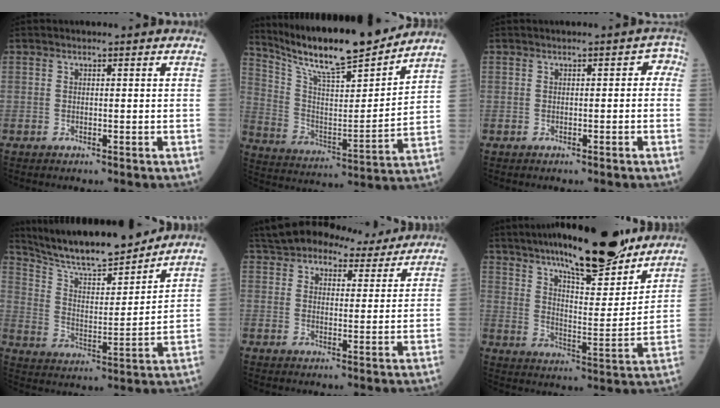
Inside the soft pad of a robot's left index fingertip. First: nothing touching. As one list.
[{"total": 18.6, "force": [16.3, 1.5, 8.9], "torque": [-0.161, -0.016, 0.276]}, {"total": 1.6, "force": [-0.2, 1.0, 1.2], "torque": [0.004, 0.009, -0.010]}, {"total": 15.8, "force": [14.5, 1.4, 6.2], "torque": [-0.115, -0.008, 0.245]}, {"total": 12.8, "force": [10.9, 5.1, 4.4], "torque": [-0.069, 0.034, 0.152]}, {"total": 20.4, "force": [16.2, 3.9, 11.7], "torque": [-0.182, -0.003, 0.246]}]